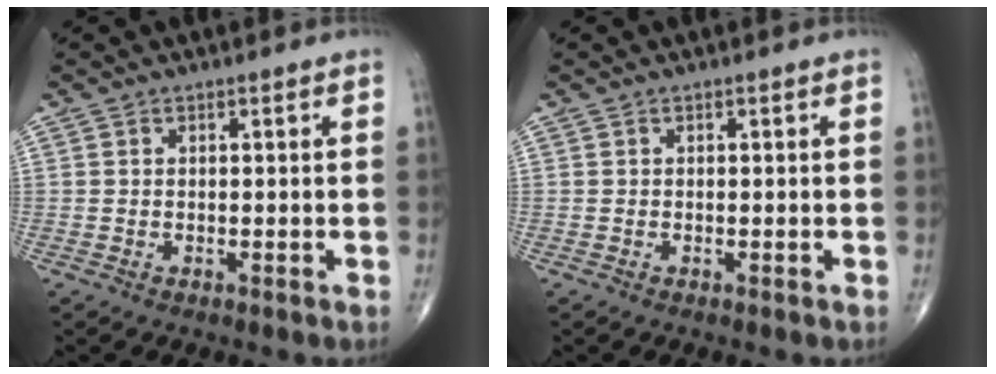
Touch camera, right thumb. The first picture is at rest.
{"total": 0.0}